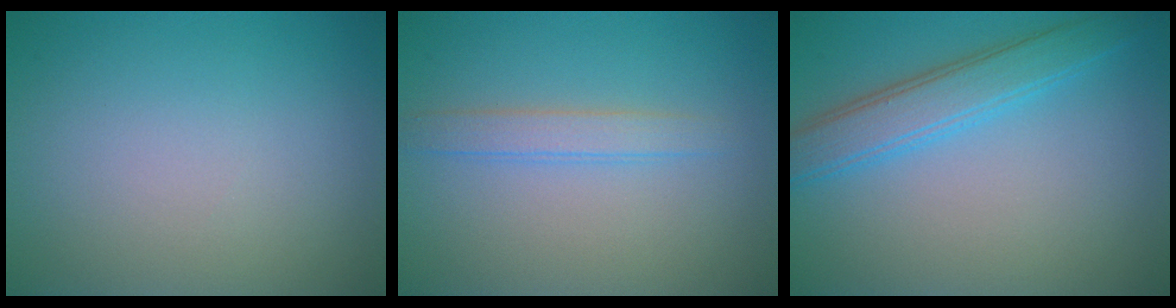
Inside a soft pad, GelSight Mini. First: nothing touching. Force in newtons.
{"total": 1.9, "press": 1.9, "slide": 0.0}
{"total": 4.0, "press": 4.0, "slide": 0.1}